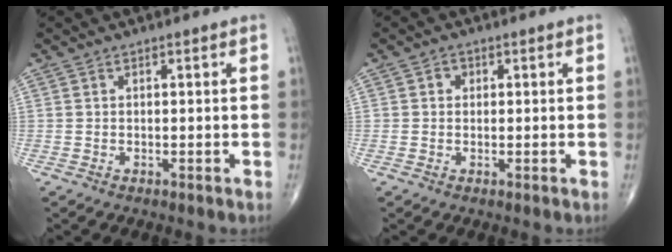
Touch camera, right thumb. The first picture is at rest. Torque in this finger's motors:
{"motor_torque": [0.23, 0.49, 0.21, 0.15, 0.03]}